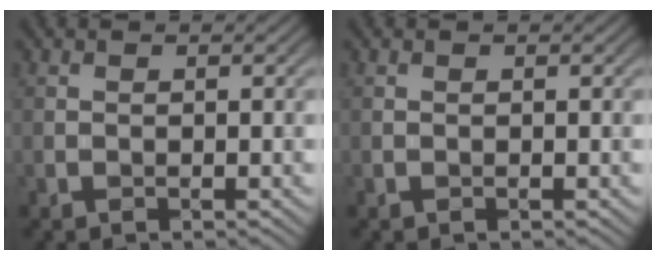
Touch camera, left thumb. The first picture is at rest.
{"total": 0.0}